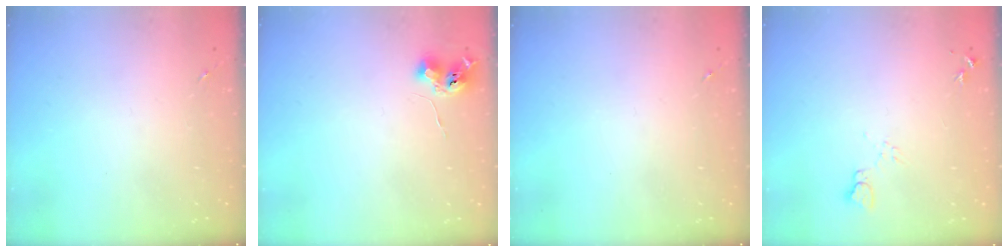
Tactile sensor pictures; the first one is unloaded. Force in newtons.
{"total": 6.2, "press": 6.1, "slide": 0.8}
{"total": 0.0}
{"total": 5.9, "press": 5.8, "slide": 0.6}